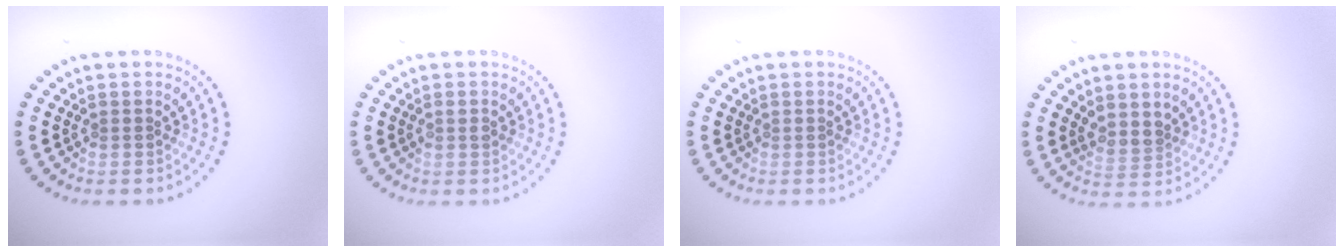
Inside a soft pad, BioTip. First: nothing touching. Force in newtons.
{"total": 0.8, "press": 0.8, "slide": 0.2}
{"total": 0.0}
{"total": 2.0, "press": 1.7, "slide": 1.0}